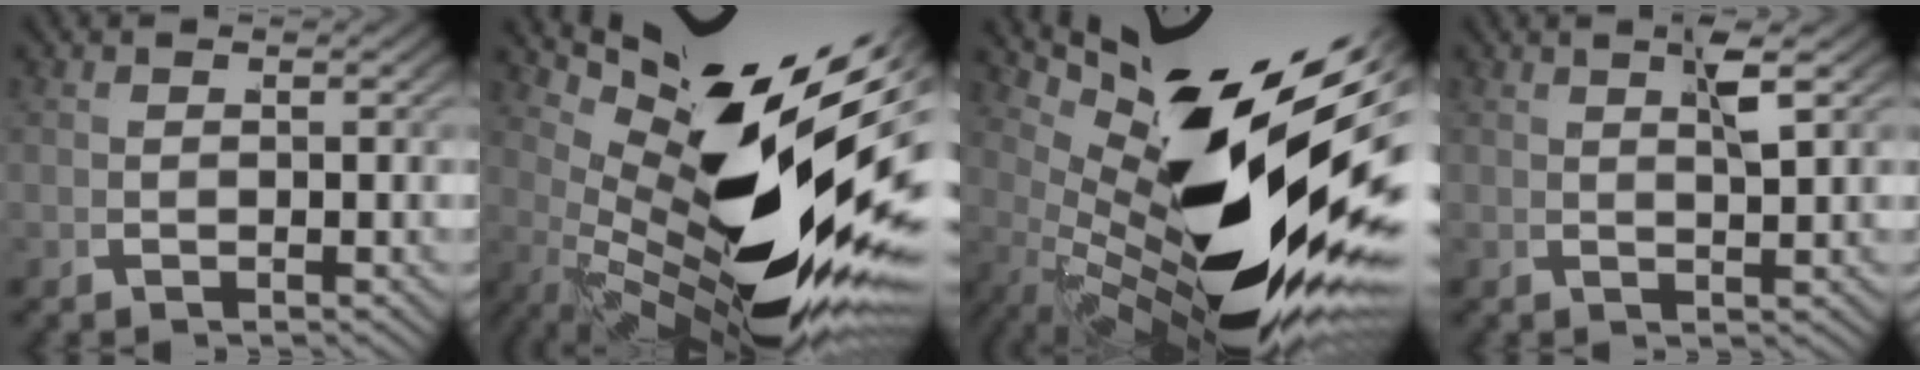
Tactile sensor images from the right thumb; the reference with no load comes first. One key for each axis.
{"total": 21.8, "fx": 0.5, "fy": 8.4, "fz": 20.1, "tx": -0.324, "ty": -0.017, "tz": 0.035}
{"total": 24.1, "fx": -0.4, "fy": 9.6, "fz": 22.1, "tx": -0.358, "ty": -0.021, "tz": 0.022}
{"total": 2.5, "fx": 1.7, "fy": -0.6, "fz": 1.7, "tx": -0.019, "ty": 0.019, "tz": 0.031}